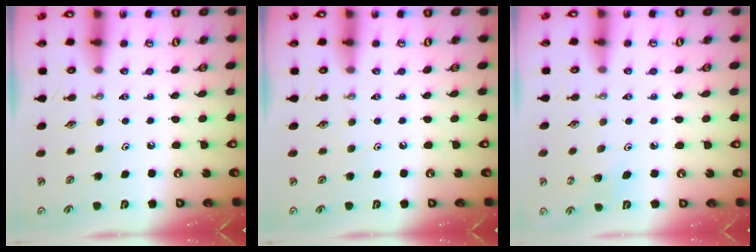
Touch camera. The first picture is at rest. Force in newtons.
{"total": 0.0}
{"total": 2.7, "press": 2.7, "slide": 0.5}